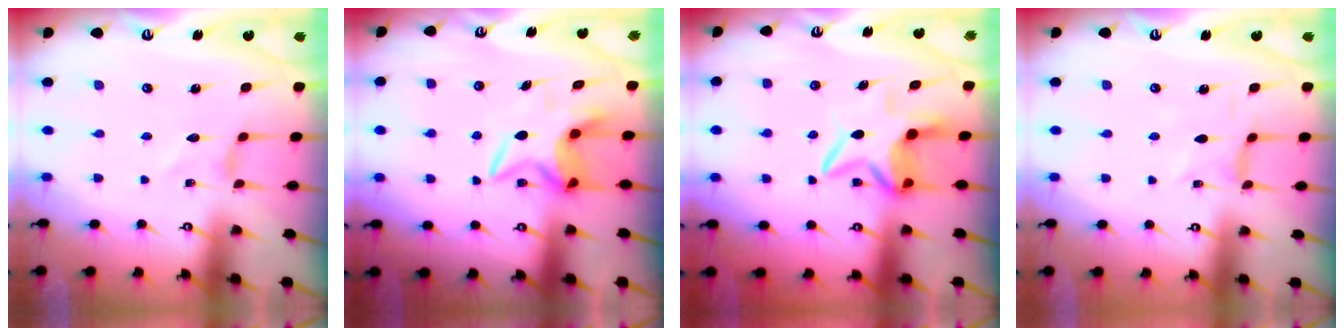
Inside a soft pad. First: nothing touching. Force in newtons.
{"total": 6.4, "press": 6.4, "slide": 0.7}
{"total": 7.3, "press": 7.3, "slide": 1.0}
{"total": 0.9, "press": 0.9, "slide": 0.3}